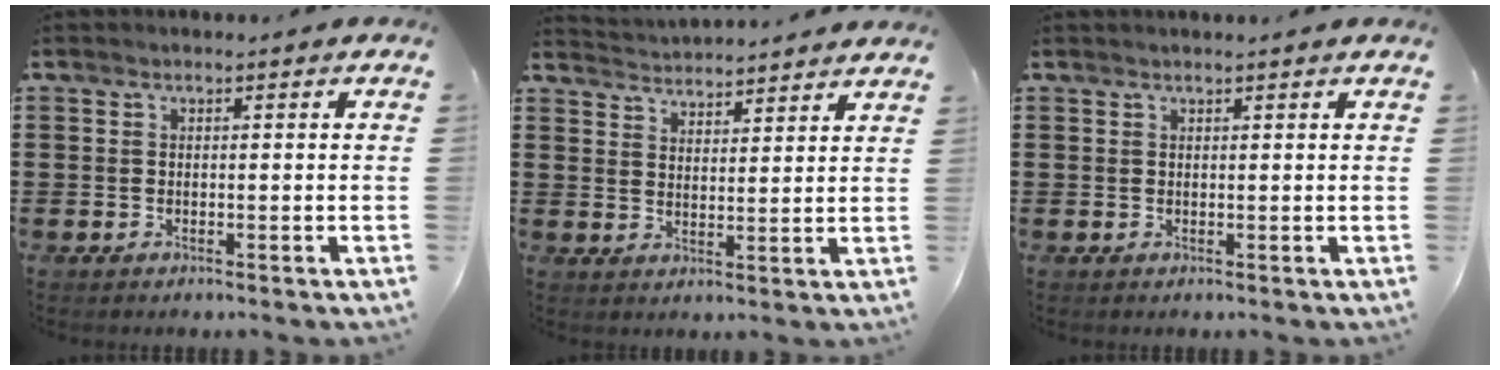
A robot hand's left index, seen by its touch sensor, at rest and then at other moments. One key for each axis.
{"total": 3.5, "fx": 3.4, "fy": -0.4, "fz": -0.6, "tx": -0.001, "ty": -0.019, "tz": 0.060}
{"total": 0.5, "fx": 0.5, "fy": -0.1, "fz": 0.2, "tx": -0.003, "ty": -0.001, "tz": 0.010}